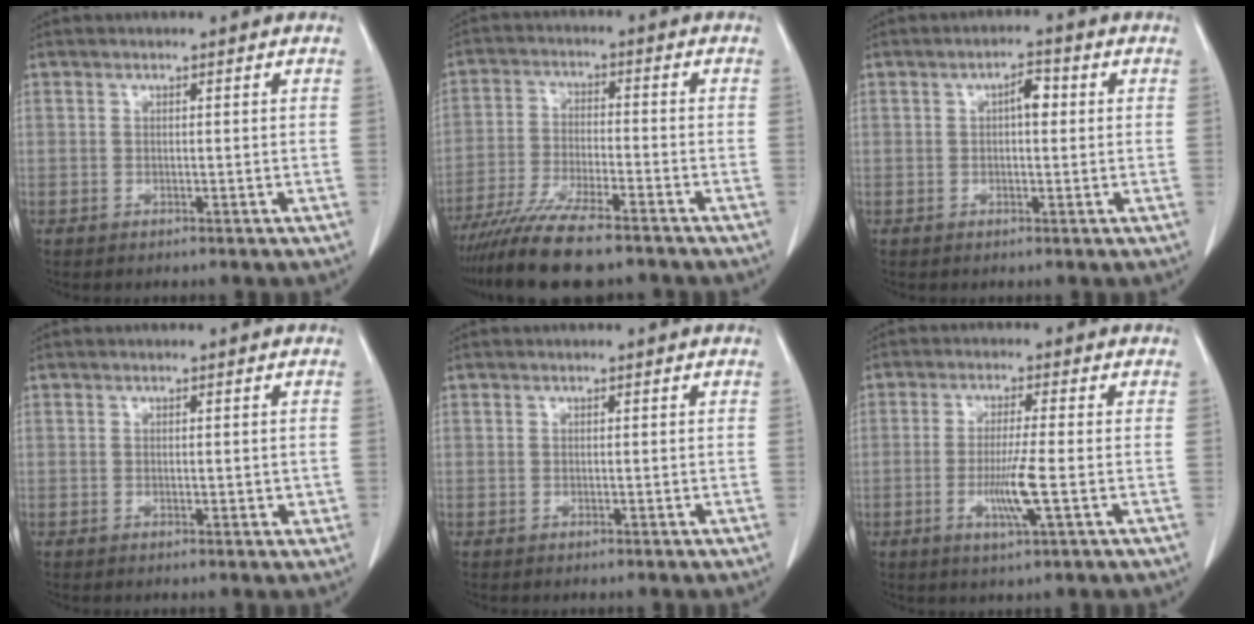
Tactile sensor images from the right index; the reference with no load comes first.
{"total": 12.5, "force": [-10.2, 1.5, 7.0], "torque": [-0.122, -0.029, -0.172]}
{"total": 3.0, "force": [0.5, 1.2, 2.7], "torque": [-0.041, 0.009, 0.006]}
{"total": 1.5, "force": [-0.2, 0.7, 1.2], "torque": [-0.015, 0.000, -0.001]}
{"total": 0.0}
{"total": 6.1, "force": [-1.6, -0.5, 5.8], "torque": [-0.111, -0.014, -0.031]}